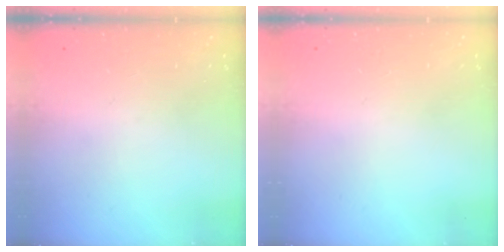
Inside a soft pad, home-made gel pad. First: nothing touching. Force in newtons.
{"total": 2.5, "press": 2.5, "slide": 0.2}